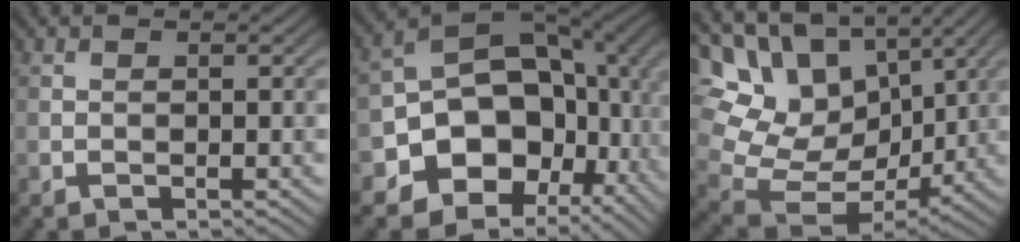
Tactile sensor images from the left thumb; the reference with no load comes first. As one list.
[{"total": 18.5, "force": [-2.6, 13.9, 11.9], "torque": [-0.210, -0.056, -0.012]}, {"total": 16.5, "force": [7.1, 10.9, 10.2], "torque": [-0.244, 0.019, 0.148]}]